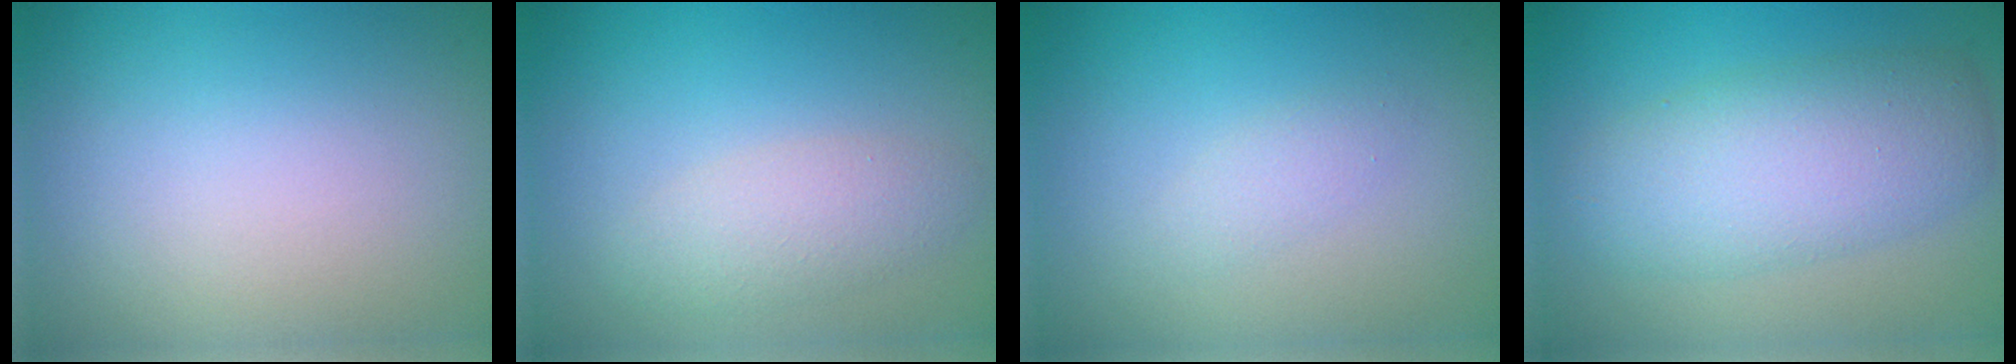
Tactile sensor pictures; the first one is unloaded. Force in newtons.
{"total": 2.4, "press": 2.4, "slide": 0.1}
{"total": 1.1, "press": 1.1, "slide": 0.0}
{"total": 6.2, "press": 6.2, "slide": 0.0}